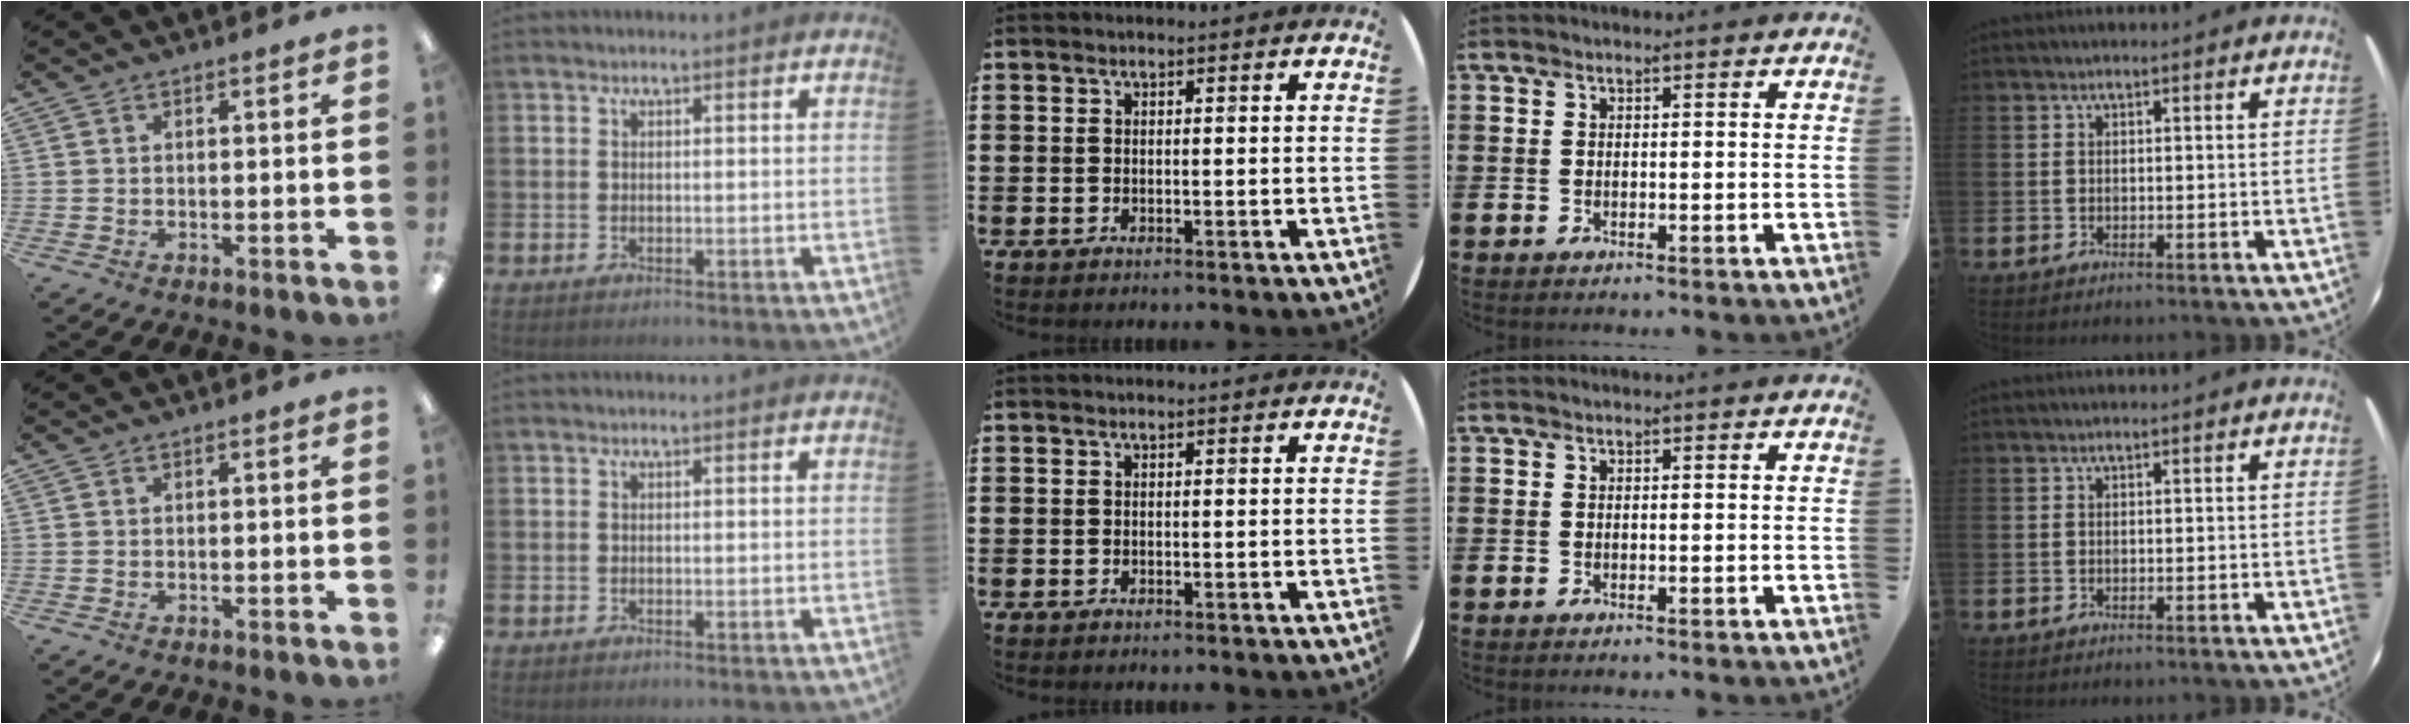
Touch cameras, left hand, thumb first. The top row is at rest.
{}